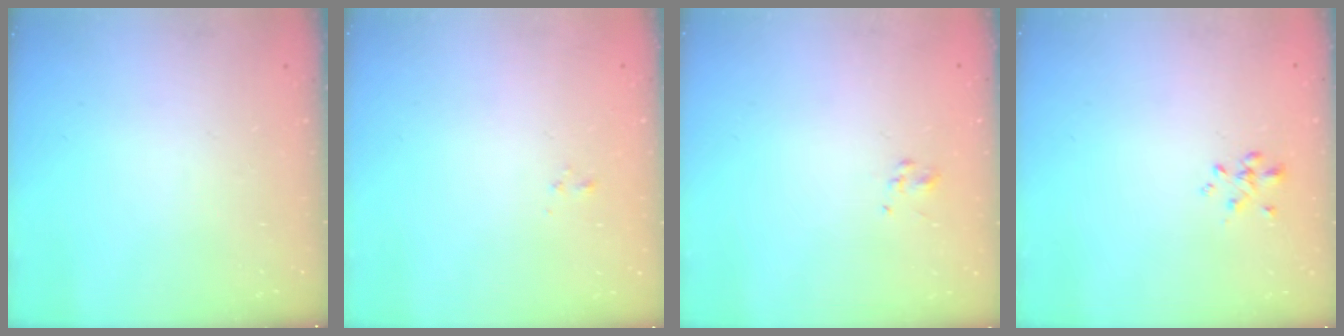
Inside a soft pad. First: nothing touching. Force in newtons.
{"total": 1.0, "press": 0.9, "slide": 0.4}
{"total": 2.6, "press": 2.5, "slide": 0.7}
{"total": 0.6, "press": 0.5, "slide": 0.3}